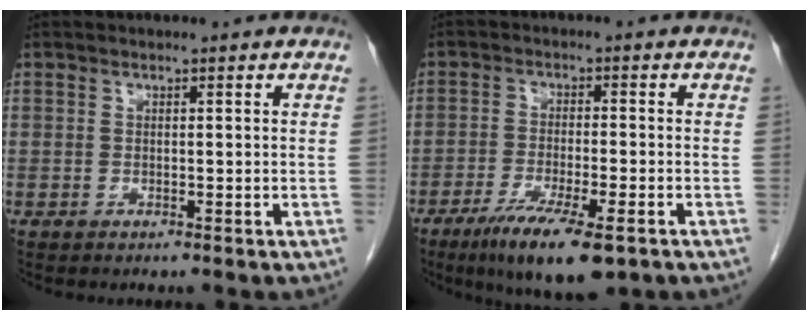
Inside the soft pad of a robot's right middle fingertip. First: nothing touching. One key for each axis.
{"total": 10.9, "fx": -6.8, "fy": 2.0, "fz": 8.3, "tx": -0.140, "ty": -0.024, "tz": -0.105}